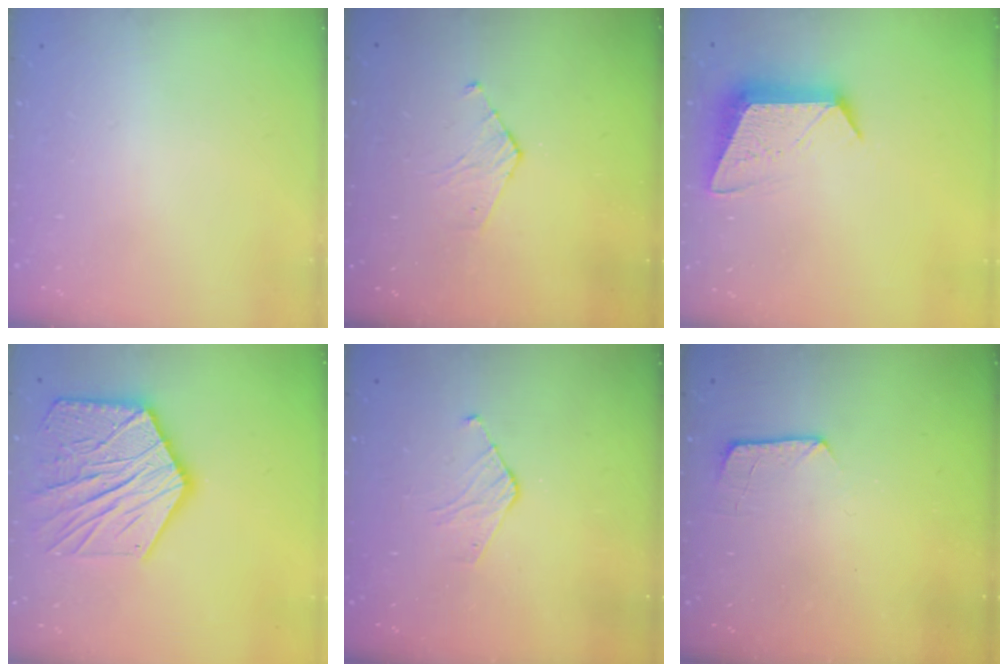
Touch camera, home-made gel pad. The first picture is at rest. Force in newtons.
{"total": 3.3, "press": 3.2, "slide": 0.3}
{"total": 12.2, "press": 12.1, "slide": 0.8}
{"total": 21.0, "press": 21.0, "slide": 1.7}
{"total": 3.7, "press": 3.7, "slide": 0.3}
{"total": 5.9, "press": 5.8, "slide": 0.6}